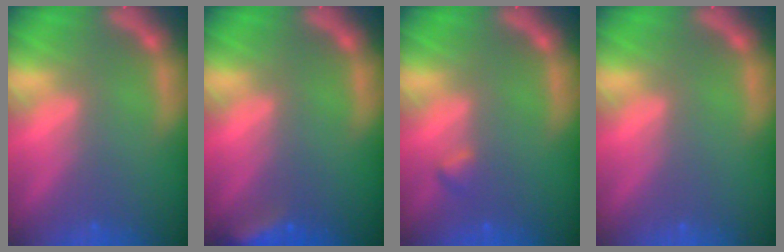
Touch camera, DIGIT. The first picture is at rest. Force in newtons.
{"total": 3.5}
{"total": 0.9}
{"total": 0.0}